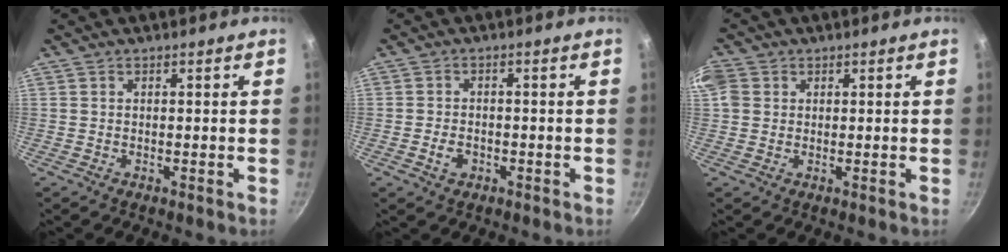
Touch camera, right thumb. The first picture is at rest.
{"total": 3.1, "force": [-1.3, 2.2, 1.7], "torque": [-0.026, 0.011, -0.024]}
{"total": 4.4, "force": [1.1, 3.7, 2.0], "torque": [-0.034, 0.004, 0.015]}